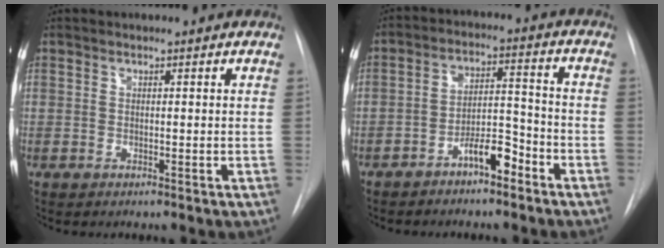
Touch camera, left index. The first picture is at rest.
{"total": 6.4, "force": [-4.4, 1.9, 4.2], "torque": [-0.074, 0.020, -0.075]}